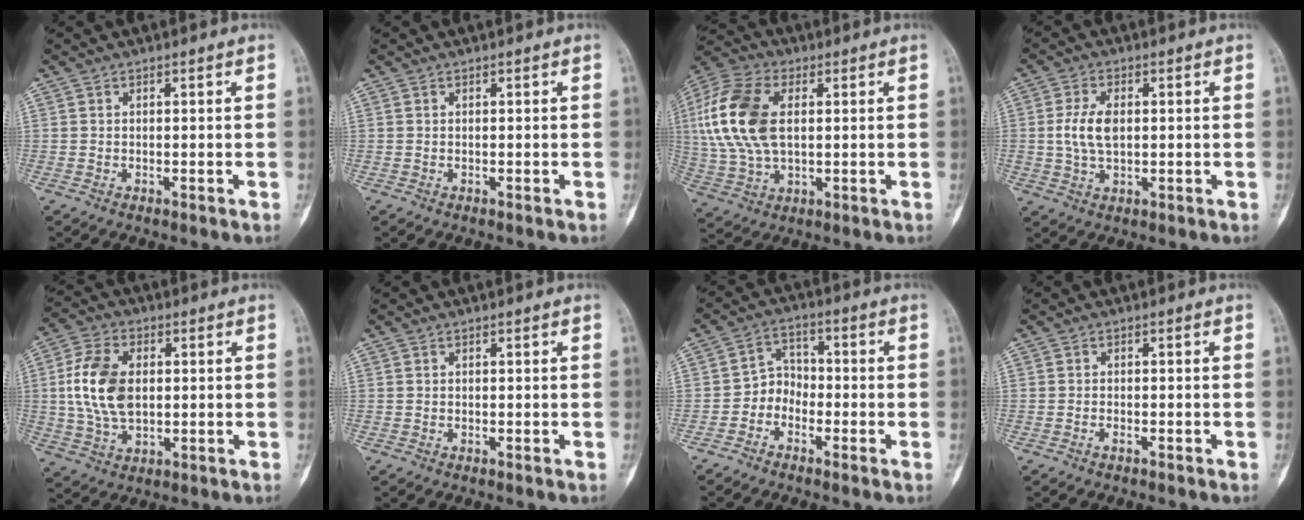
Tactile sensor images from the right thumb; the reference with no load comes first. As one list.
[{"total": 0.0}, {"total": 16.8, "force": [2.8, 9.7, 13.4], "torque": [-0.292, 0.009, 0.050]}, {"total": 6.4, "force": [0.5, 3.6, 5.2], "torque": [-0.109, 0.001, 0.008]}, {"total": 12.0, "force": [0.9, 7.4, 9.3], "torque": [-0.181, 0.004, 0.019]}, {"total": 0.0}, {"total": 4.7, "force": [-2.4, 3.6, 1.7], "torque": [0.001, 0.026, -0.058]}, {"total": 0.7, "force": [-0.5, 0.2, 0.3], "torque": [-0.008, 0.006, -0.008]}]